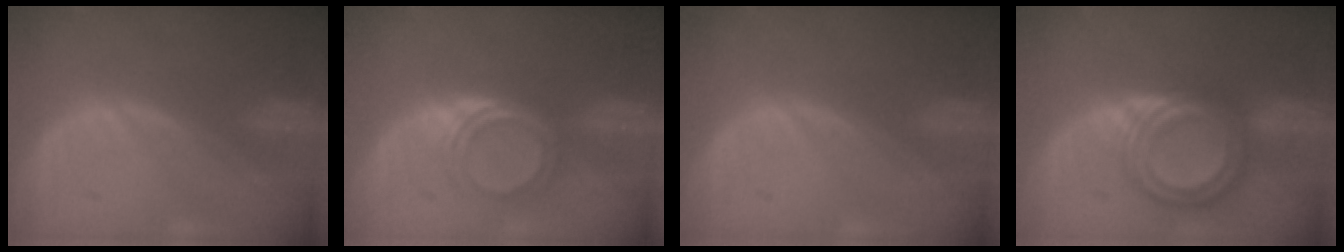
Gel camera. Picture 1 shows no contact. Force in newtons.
{"total": 5.0, "press": 4.3, "slide": 2.6}
{"total": 0.0}
{"total": 8.0, "press": 8.0, "slide": 0.5}